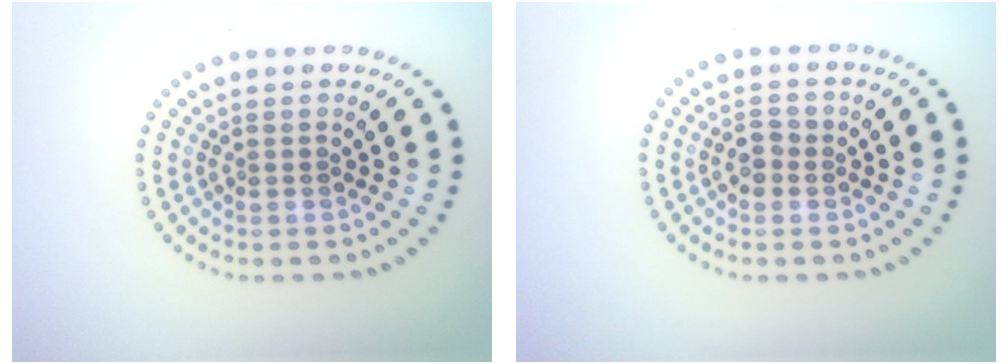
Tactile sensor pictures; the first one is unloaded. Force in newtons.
{"total": 1.7, "press": 1.7, "slide": 0.1}